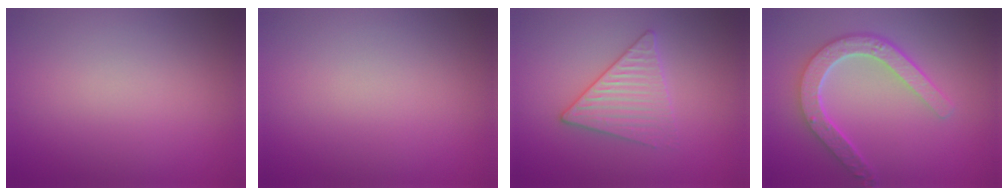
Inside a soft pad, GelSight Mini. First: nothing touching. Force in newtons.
{"total": 0.0}
{"total": 3.2, "press": 3.2, "slide": 0.6}
{"total": 5.1, "press": 4.0, "slide": 3.2}